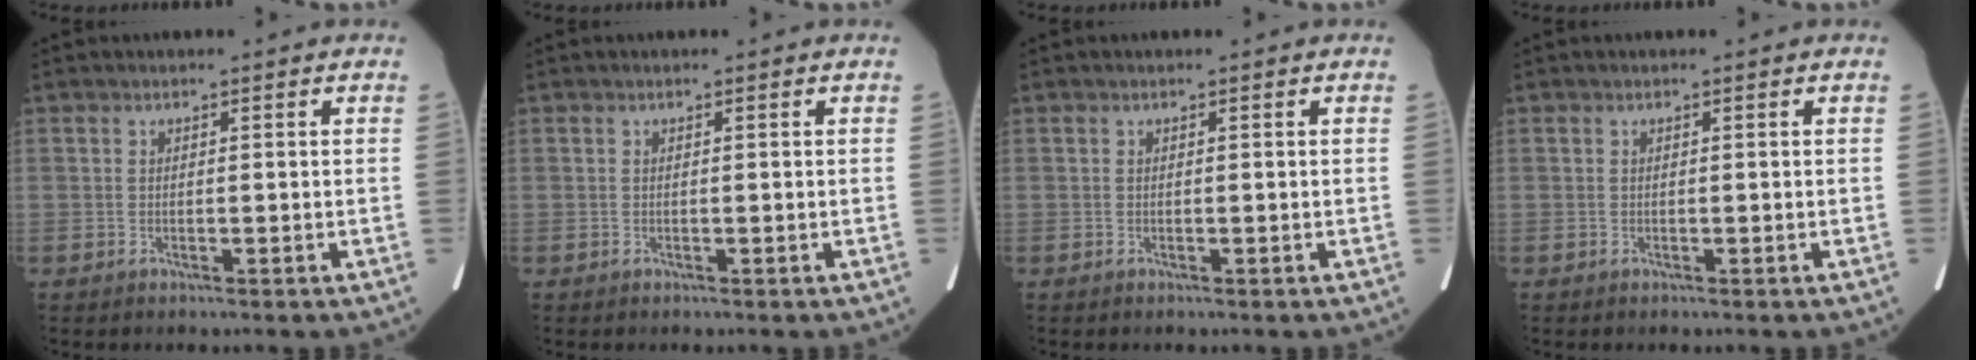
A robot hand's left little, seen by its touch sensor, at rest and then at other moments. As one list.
[{"total": 0.0}, {"total": 0.0}, {"total": 0.0}]